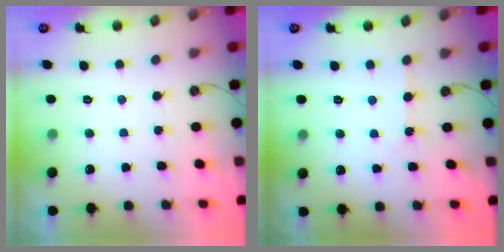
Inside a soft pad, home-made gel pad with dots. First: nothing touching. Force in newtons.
{"total": 4.8, "press": 4.8, "slide": 0.7}